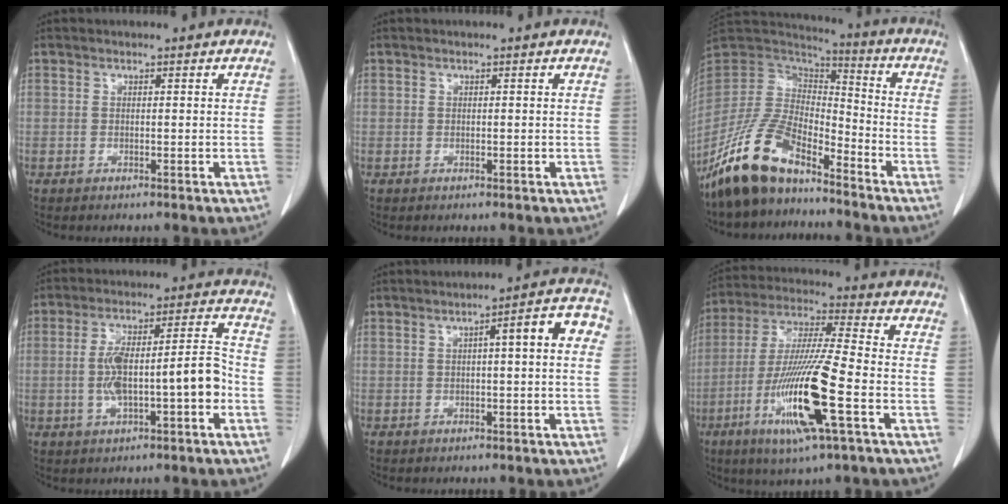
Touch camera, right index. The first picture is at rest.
{"total": 0.0}
{"total": 14.8, "force": [-11.4, 5.2, 7.9], "torque": [-0.163, 0.010, -0.221]}
{"total": 11.6, "force": [-2.5, 2.4, 11.1], "torque": [-0.193, 0.031, -0.034]}
{"total": 6.1, "force": [0.7, 0.9, 6.0], "torque": [-0.077, 0.026, 0.003]}
{"total": 16.6, "force": [-5.8, 0.4, 15.6], "torque": [-0.317, -0.023, -0.110]}